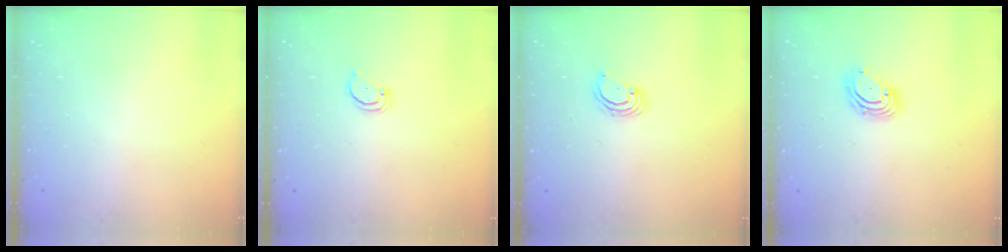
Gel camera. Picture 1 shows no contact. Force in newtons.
{"total": 2.0, "press": 2.0, "slide": 0.2}
{"total": 3.3, "press": 3.3, "slide": 0.3}
{"total": 4.9, "press": 4.9, "slide": 0.5}